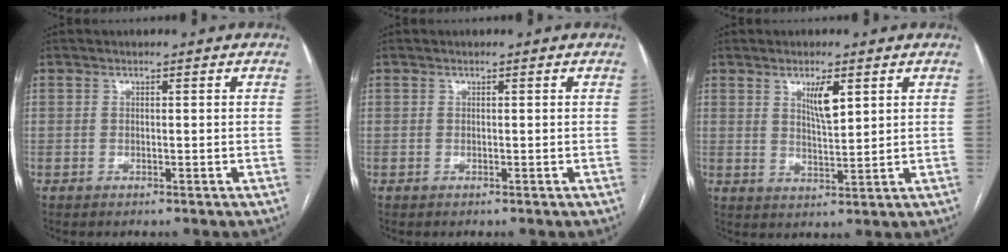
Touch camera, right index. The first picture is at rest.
{"total": 0.0}
{"total": 4.6, "force": [2.2, 0.9, 3.9], "torque": [-0.071, -0.006, 0.043]}